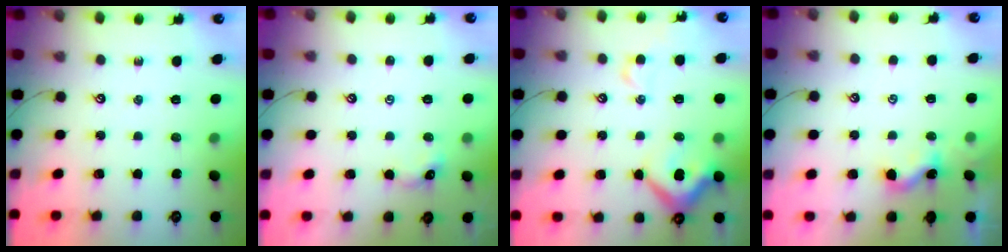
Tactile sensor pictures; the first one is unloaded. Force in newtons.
{"total": 1.8, "press": 1.7, "slide": 0.5}
{"total": 10.0, "press": 9.8, "slide": 1.8}
{"total": 1.9, "press": 1.9, "slide": 0.1}